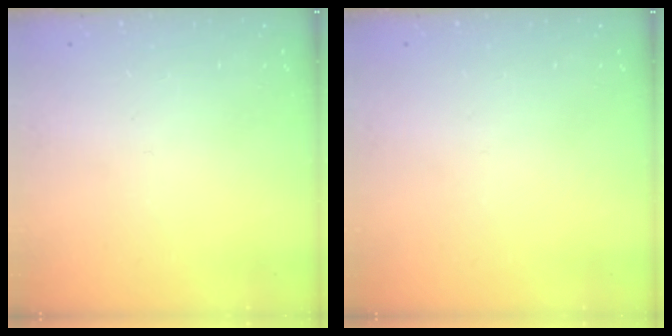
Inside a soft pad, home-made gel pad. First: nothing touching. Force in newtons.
{"total": 0.0}